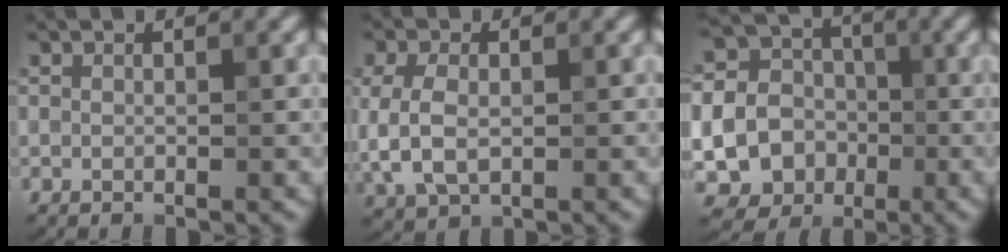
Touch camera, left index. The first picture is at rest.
{"total": 3.9, "force": [0.0, 2.5, 3.0], "torque": [-0.075, 0.004, 0.000]}
{"total": 18.9, "force": [-3.4, 17.5, 6.4], "torque": [-0.192, -0.003, -0.087]}